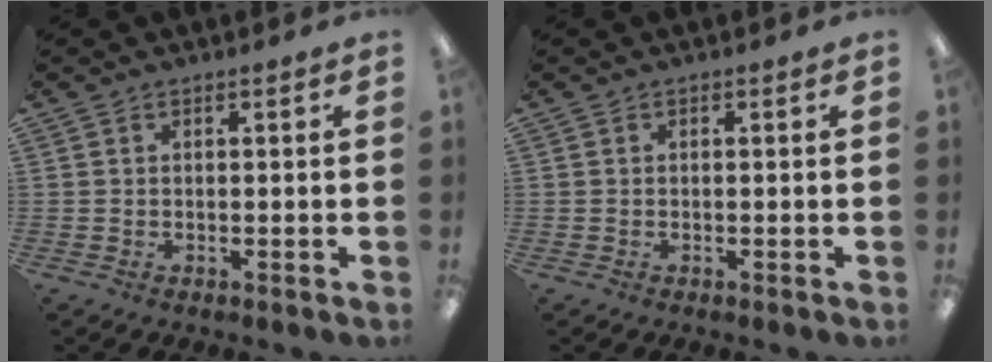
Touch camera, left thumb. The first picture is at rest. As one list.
[{"total": 0.0}]